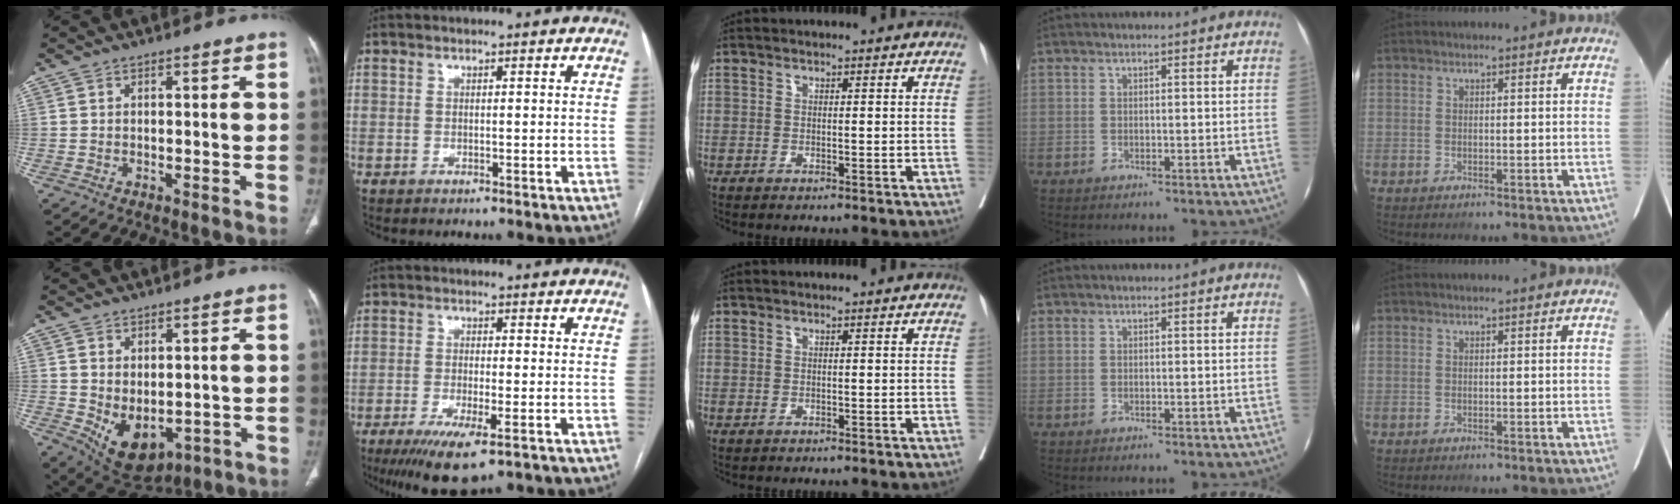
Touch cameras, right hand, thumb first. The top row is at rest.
{"thumb": {"total": 9.7, "force": [-1.6, 6.1, 7.3], "torque": [-0.100, -0.006, 0.005]}, "index": {"total": 8.1, "force": [-4.6, 1.2, 6.6], "torque": [-0.118, -0.022, -0.074]}}